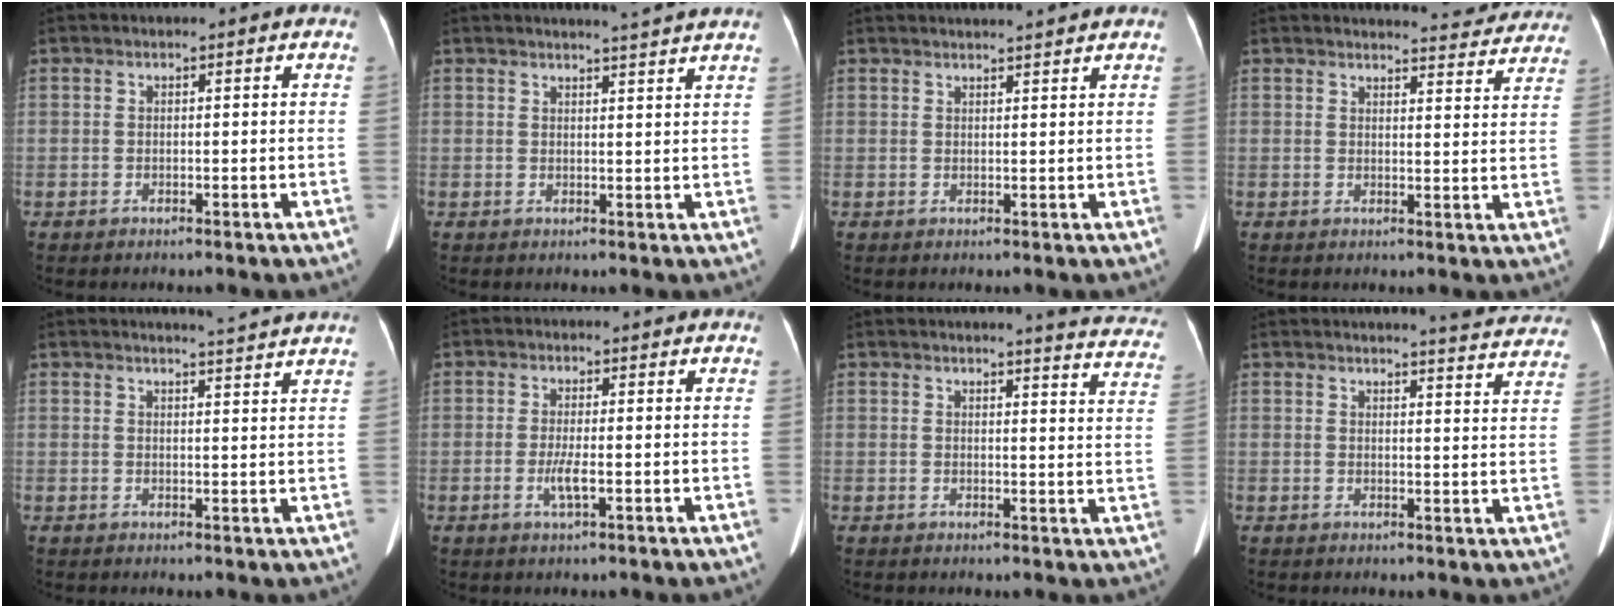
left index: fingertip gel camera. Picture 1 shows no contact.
{"total": 5.5, "force": [5.0, -1.2, 1.9], "torque": [-0.027, -0.003, 0.048]}
{"total": 5.3, "force": [5.0, -0.7, 1.6], "torque": [-0.021, 0.016, 0.058]}
{"total": 10.5, "force": [10.2, 1.6, 1.7], "torque": [-0.004, -0.020, 0.097]}
{"total": 5.0, "force": [4.7, -1.0, 1.4], "torque": [-0.023, -0.004, 0.050]}
{"total": 2.6, "force": [-0.8, 0.2, 2.5], "torque": [-0.053, -0.006, -0.012]}
{"total": 13.0, "force": [12.4, 0.8, 3.6], "torque": [-0.019, -0.078, 0.104]}
{"total": 10.5, "force": [10.2, 0.5, 2.5], "torque": [-0.022, -0.035, 0.096]}